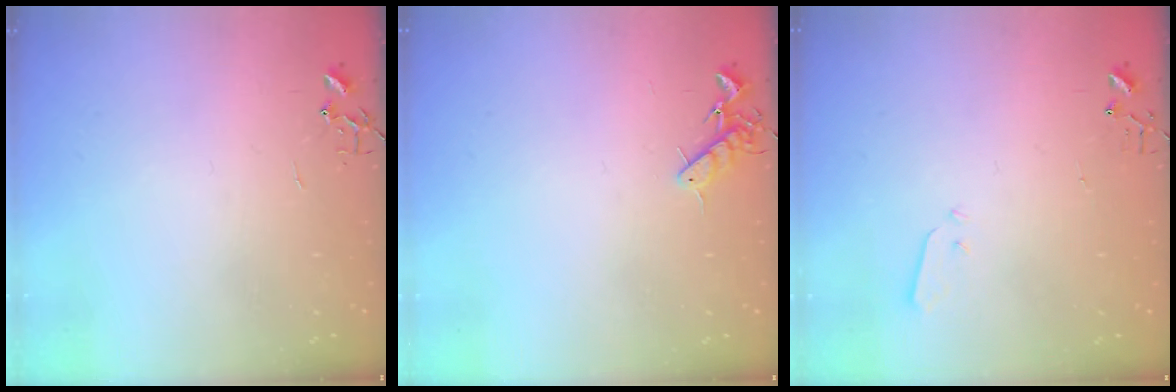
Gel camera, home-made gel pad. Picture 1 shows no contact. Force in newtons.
{"total": 7.2, "press": 7.1, "slide": 1.1}
{"total": 3.0, "press": 2.9, "slide": 0.7}